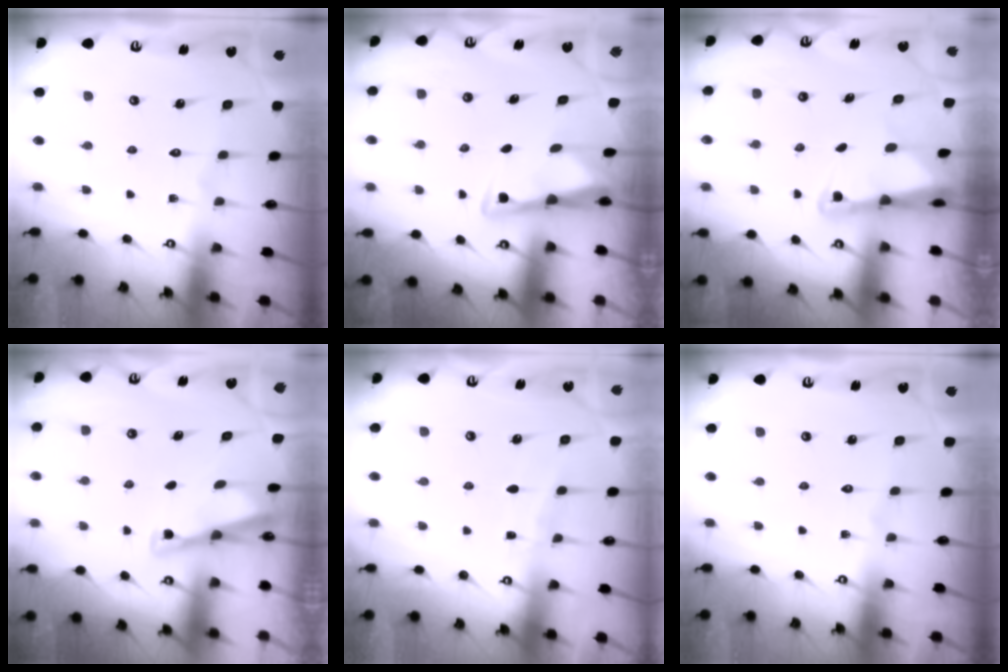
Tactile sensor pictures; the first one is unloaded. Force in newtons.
{"total": 3.0, "press": 3.0, "slide": 0.4}
{"total": 2.7, "press": 2.7, "slide": 0.5}
{"total": 2.9, "press": 2.9, "slide": 0.2}
{"total": 3.2, "press": 3.1, "slide": 0.3}
{"total": 0.0}